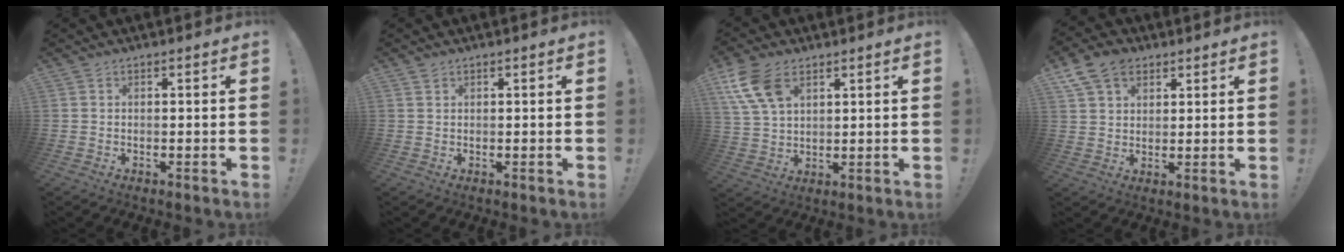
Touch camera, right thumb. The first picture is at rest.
{"total": 0.9, "force": [0.7, 0.5, 0.2], "torque": [-0.001, -0.001, 0.014]}
{"total": 11.7, "force": [5.9, 6.8, 7.4], "torque": [-0.151, -0.013, 0.116]}
{"total": 10.1, "force": [5.8, 6.9, 4.6], "torque": [-0.075, -0.018, 0.112]}